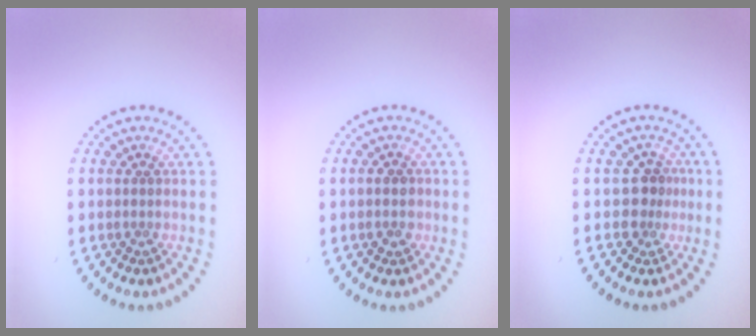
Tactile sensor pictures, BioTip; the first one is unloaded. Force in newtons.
{"total": 1.6, "press": 1.6, "slide": 0.4}
{"total": 2.3, "press": 1.8, "slide": 1.5}